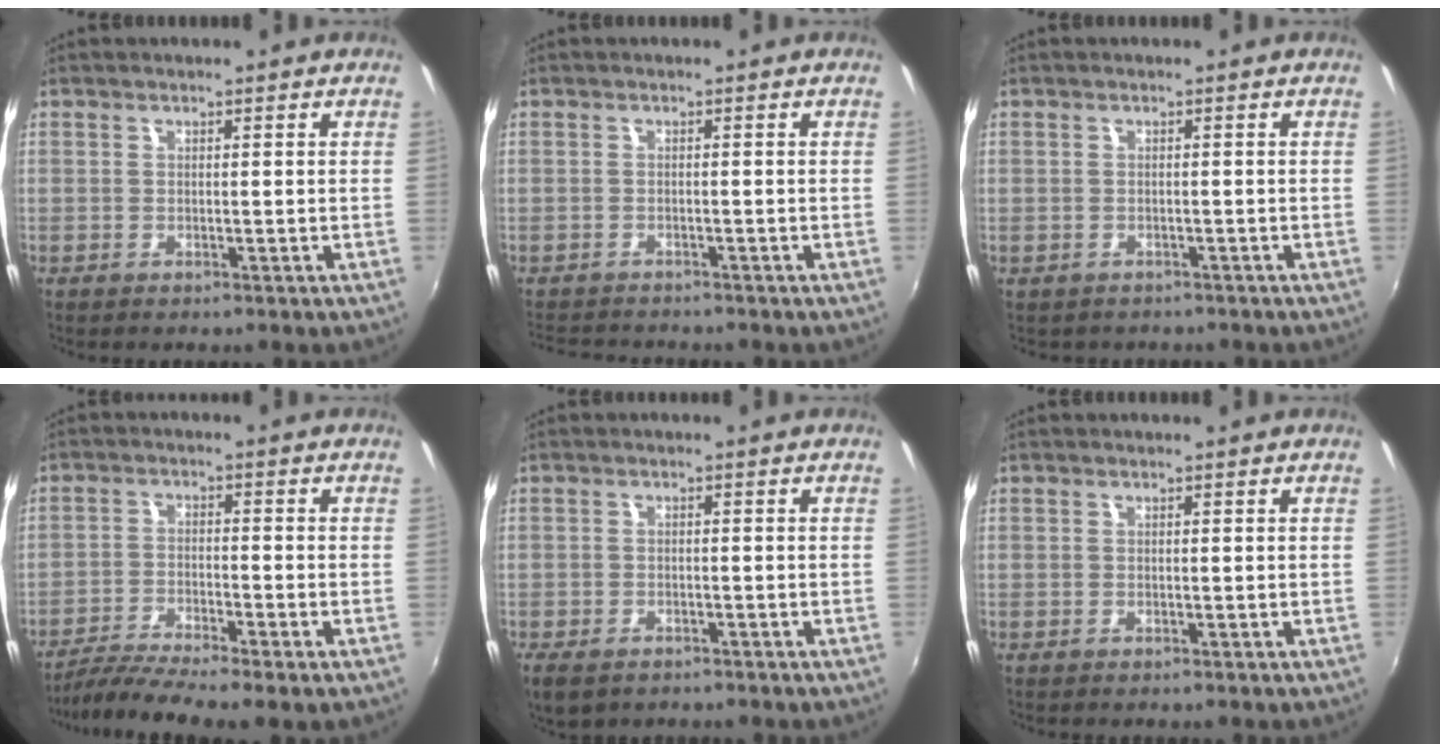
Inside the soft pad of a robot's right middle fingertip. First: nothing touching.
{"total": 5.3, "force": [-5.1, 0.9, 1.3], "torque": [-0.039, -0.018, -0.084]}
{"total": 1.8, "force": [-1.0, 1.5, 0.1], "torque": [-0.007, 0.000, -0.012]}
{"total": 8.5, "force": [-7.1, 0.1, 4.7], "torque": [-0.106, -0.021, -0.126]}
{"total": 6.0, "force": [-4.0, 3.0, 3.2], "torque": [-0.078, -0.025, -0.069]}
{"total": 0.0}